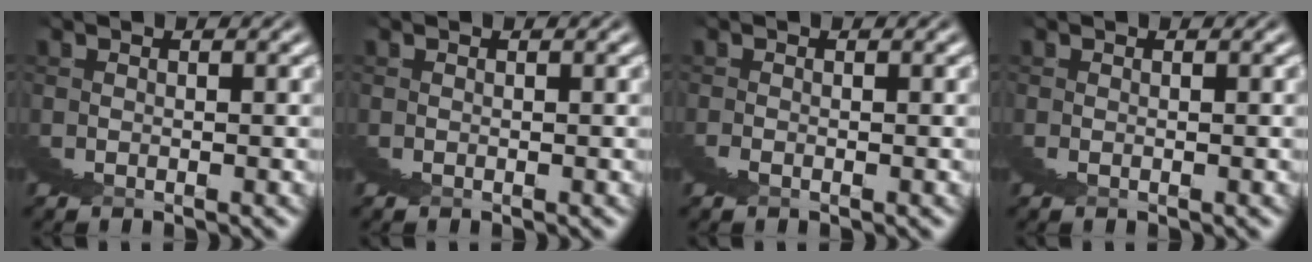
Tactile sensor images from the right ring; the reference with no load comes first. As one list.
[{"total": 0.0}, {"total": 1.9, "force": [-1.1, -1.1, -1.0], "torque": [0.017, -0.002, -0.016]}, {"total": 0.9, "force": [-0.6, -0.6, -0.5], "torque": [0.008, -0.005, -0.007]}]